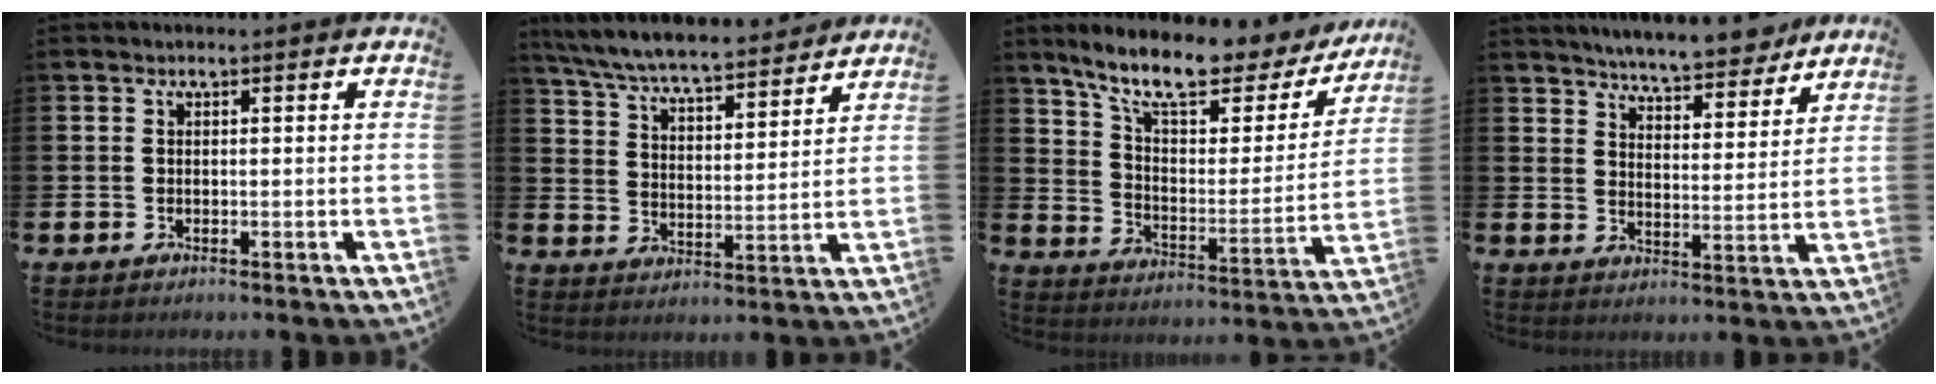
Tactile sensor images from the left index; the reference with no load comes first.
{"total": 7.5, "force": [7.1, 0.7, 2.3], "torque": [-0.074, -0.050, 0.123]}
{"total": 11.5, "force": [9.6, 3.1, 5.6], "torque": [-0.131, -0.059, 0.161]}
{"total": 6.8, "force": [6.6, 0.7, 1.4], "torque": [-0.038, -0.046, 0.114]}